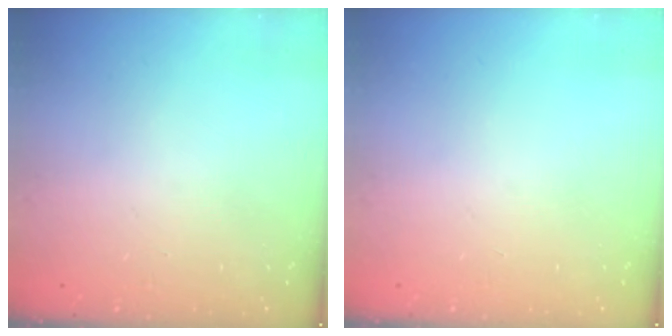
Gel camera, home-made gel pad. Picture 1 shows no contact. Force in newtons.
{"total": 0.0}